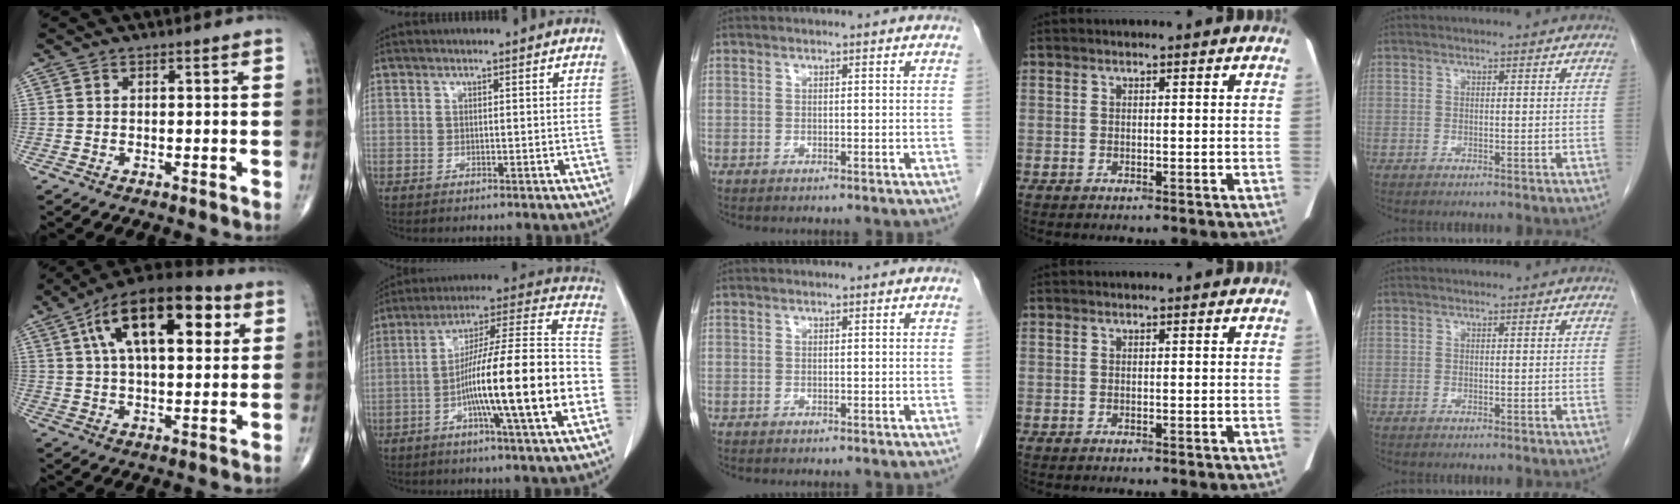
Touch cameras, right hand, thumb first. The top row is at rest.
{"thumb": {"total": 21.3, "force": [7.4, 9.9, 17.3], "torque": [-0.264, 0.009, 0.113]}, "index": {"total": 21.9, "force": [-6.0, 0.6, 21.0], "torque": [-0.304, 0.008, -0.100]}}